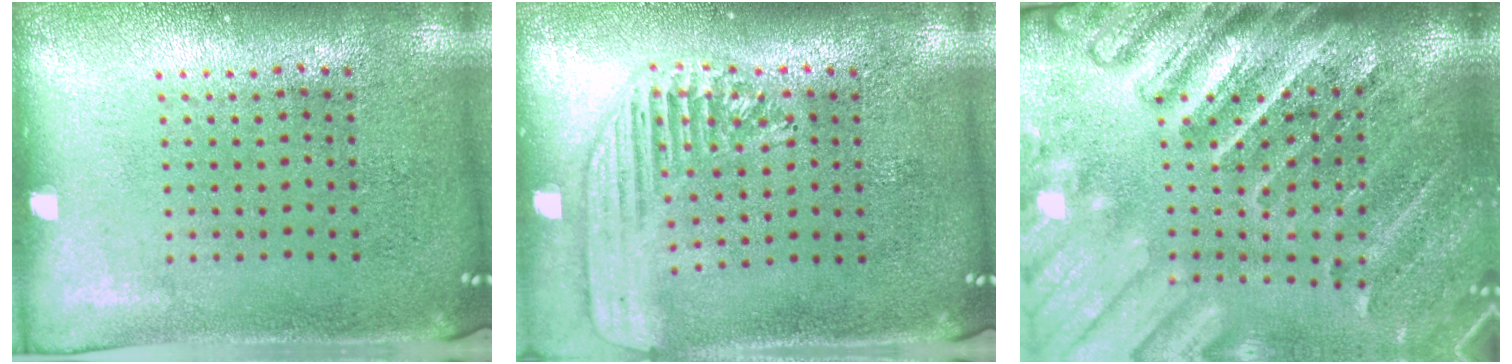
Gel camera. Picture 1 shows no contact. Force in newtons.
{"total": 1.7, "press": 1.5, "slide": 0.8}
{"total": 4.4, "press": 3.6, "slide": 2.6}